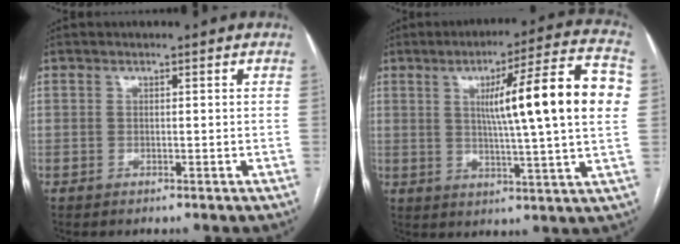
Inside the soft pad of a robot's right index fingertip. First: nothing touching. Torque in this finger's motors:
{"motor_torque": [1.39, 0.75, 0.89, 0.13]}